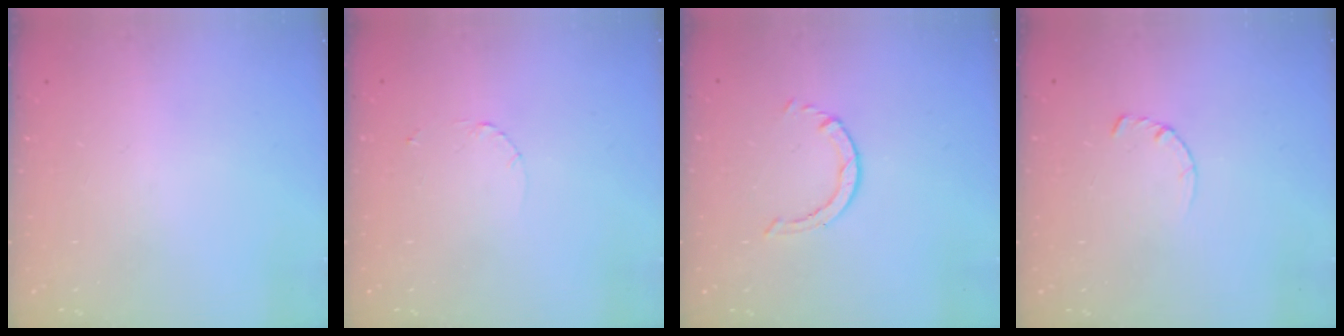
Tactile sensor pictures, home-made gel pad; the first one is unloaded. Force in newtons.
{"total": 1.6, "press": 1.6, "slide": 0.2}
{"total": 0.8, "press": 0.7, "slide": 0.1}
{"total": 2.8, "press": 2.8, "slide": 0.4}